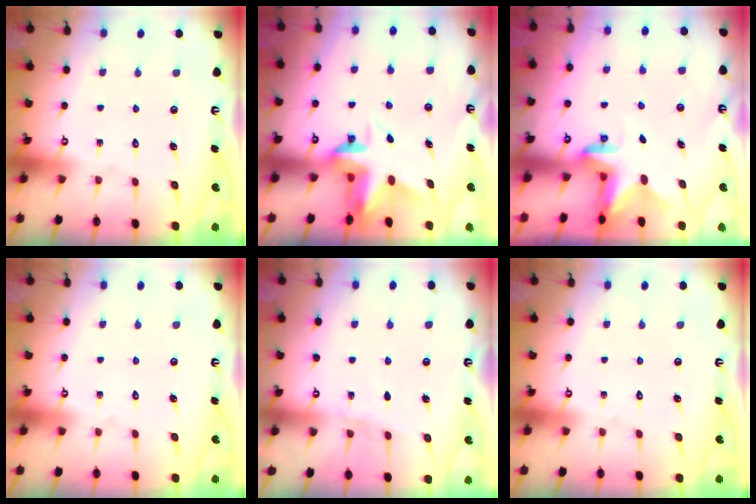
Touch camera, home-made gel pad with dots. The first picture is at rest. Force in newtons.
{"total": 3.8, "press": 3.8, "slide": 0.5}
{"total": 2.7, "press": 2.6, "slide": 0.6}
{"total": 0.0}
{"total": 3.8, "press": 3.6, "slide": 1.1}
{"total": 0.0}